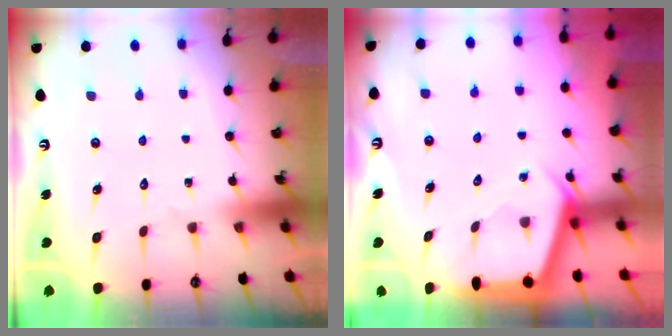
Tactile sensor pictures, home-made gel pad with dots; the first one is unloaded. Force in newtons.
{"total": 2.9, "press": 2.8, "slide": 0.4}